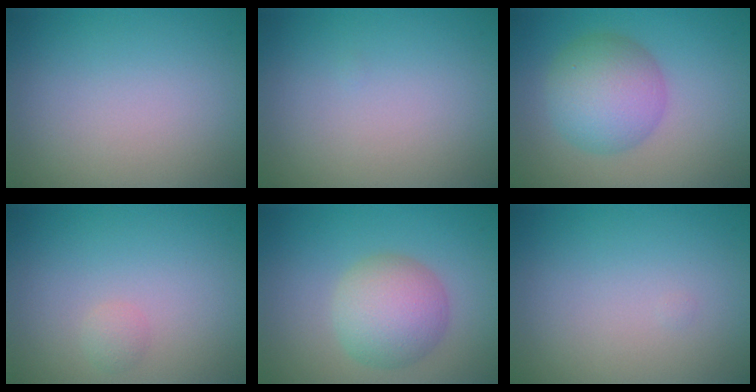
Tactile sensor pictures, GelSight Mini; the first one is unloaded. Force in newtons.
{"total": 0.0}
{"total": 5.7, "press": 5.7, "slide": 0.1}
{"total": 0.8, "press": 0.8, "slide": 0.0}
{"total": 5.0, "press": 5.0, "slide": 0.2}
{"total": 0.0}